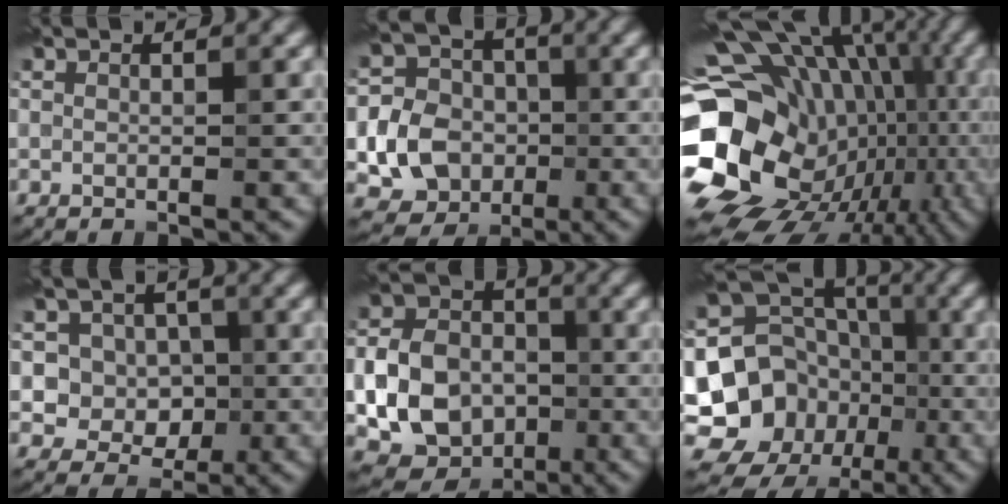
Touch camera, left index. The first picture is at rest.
{"total": 6.6, "force": [-1.6, 5.6, 3.0], "torque": [-0.051, -0.003, -0.037]}
{"total": 20.0, "force": [-2.7, 15.8, 11.9], "torque": [-0.220, 0.008, -0.029]}
{"total": 5.3, "force": [0.4, 4.9, 2.0], "torque": [-0.013, 0.012, -0.007]}
{"total": 9.0, "force": [-2.3, 7.1, 5.1], "torque": [-0.101, -0.011, -0.051]}
{"total": 13.8, "force": [-4.1, 12.3, 4.6], "torque": [-0.099, -0.002, -0.079]}